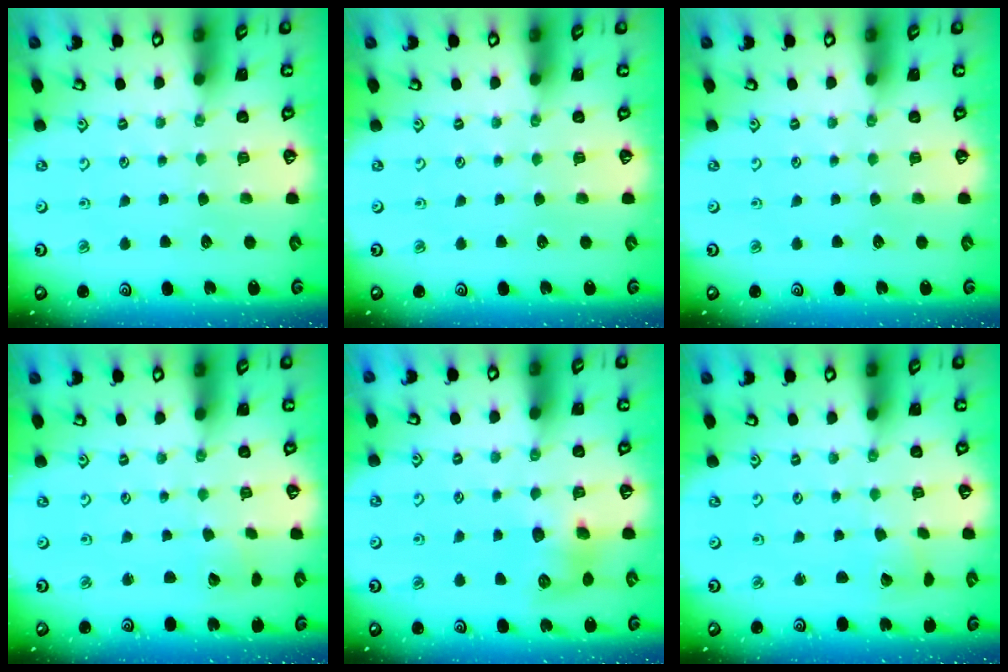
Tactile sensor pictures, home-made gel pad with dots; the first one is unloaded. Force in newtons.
{"total": 0.0}
{"total": 0.0}
{"total": 2.6, "press": 2.6, "slide": 0.3}
{"total": 8.5, "press": 8.5, "slide": 0.4}
{"total": 3.2, "press": 3.2, "slide": 0.2}